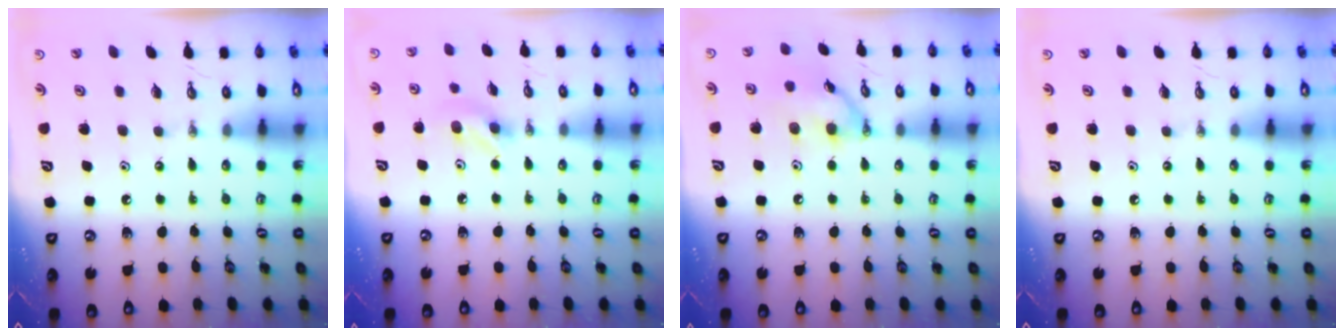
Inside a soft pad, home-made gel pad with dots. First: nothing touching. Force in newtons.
{"total": 7.6, "press": 7.2, "slide": 2.4}
{"total": 11.4, "press": 11.4, "slide": 0.3}
{"total": 0.0}